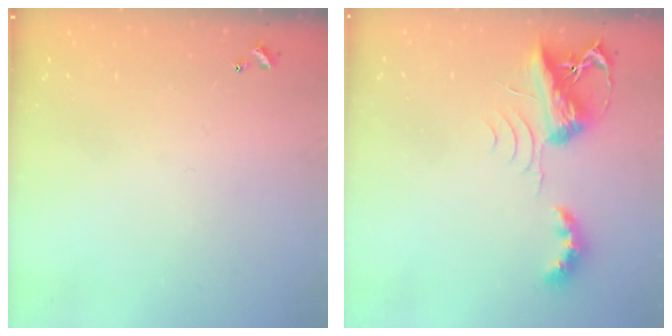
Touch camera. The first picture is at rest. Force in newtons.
{"total": 7.7, "press": 7.7, "slide": 0.5}